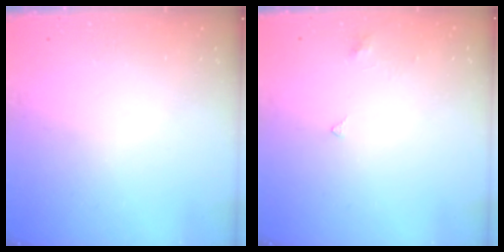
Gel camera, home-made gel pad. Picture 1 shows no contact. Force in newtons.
{"total": 2.8, "press": 2.8, "slide": 0.5}